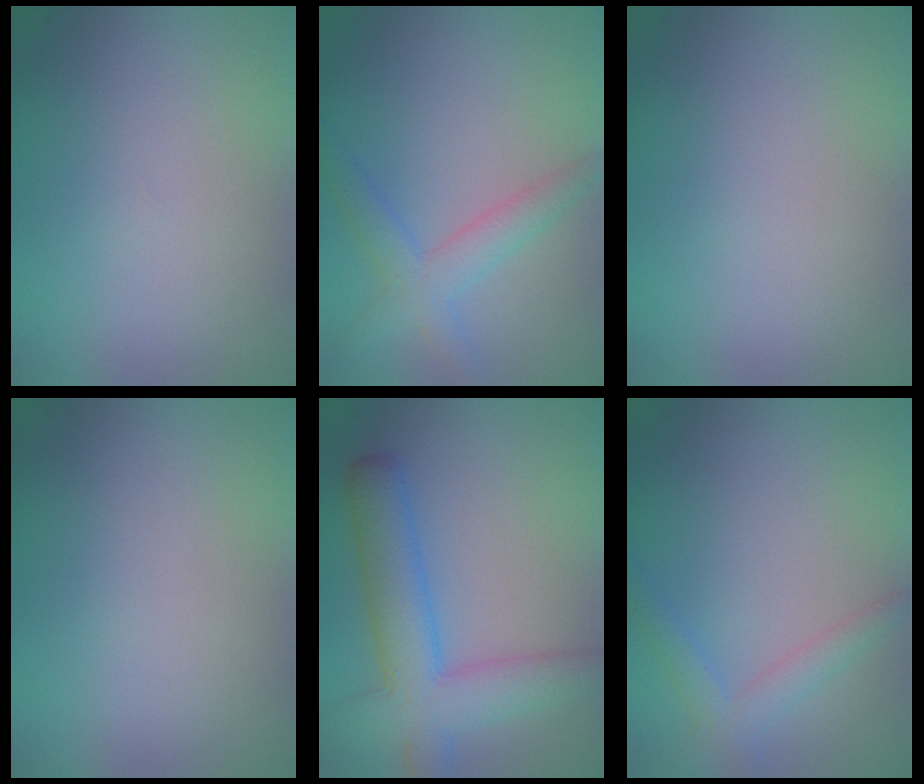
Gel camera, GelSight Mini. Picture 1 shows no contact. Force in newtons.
{"total": 2.4, "press": 2.4, "slide": 0.2}
{"total": 0.0}
{"total": 0.0}
{"total": 7.0, "press": 7.0, "slide": 0.3}
{"total": 2.3, "press": 2.3, "slide": 0.2}